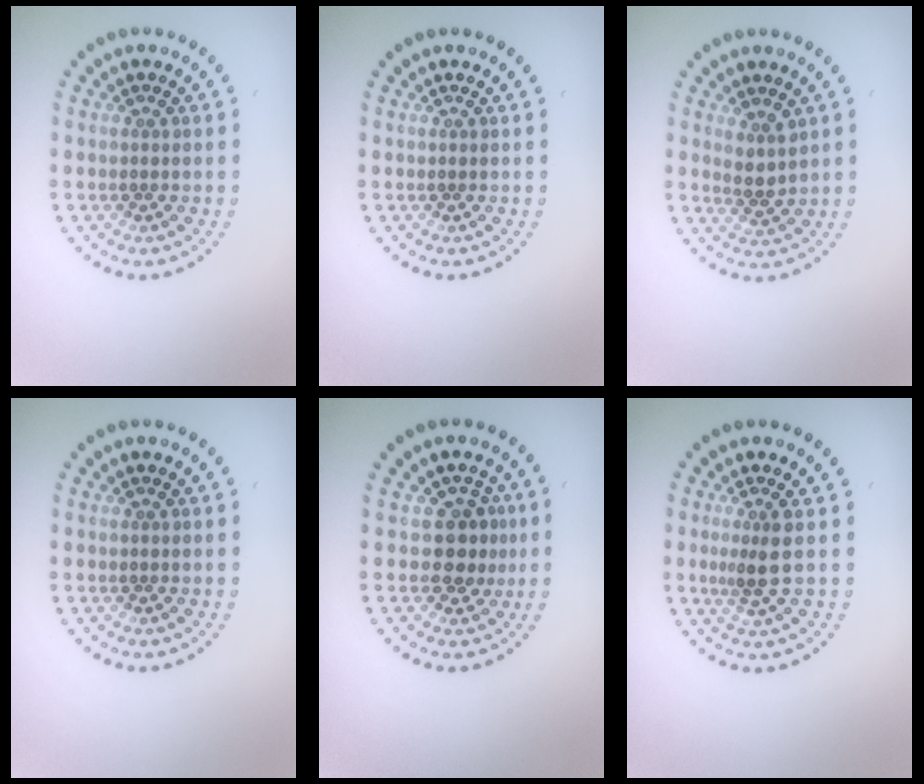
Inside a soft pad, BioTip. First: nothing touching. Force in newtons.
{"total": 0.0}
{"total": 2.3, "press": 1.8, "slide": 1.5}
{"total": 0.0}
{"total": 2.6, "press": 2.2, "slide": 1.3}
{"total": 2.3, "press": 1.8, "slide": 1.4}